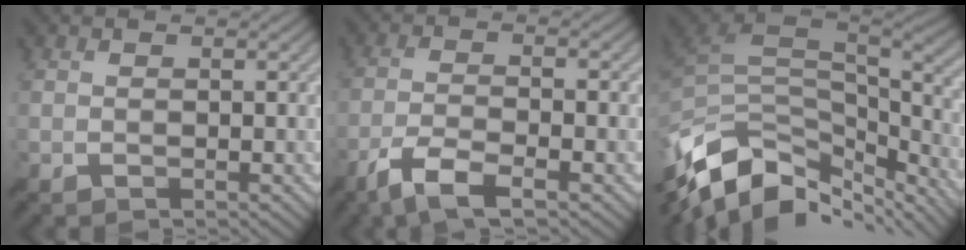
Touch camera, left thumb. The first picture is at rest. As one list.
[{"total": 5.8, "force": [-3.7, 1.3, 4.2], "torque": [-0.088, 0.000, -0.077]}, {"total": 14.4, "force": [-7.5, 8.3, 9.0], "torque": [-0.228, -0.027, -0.123]}]